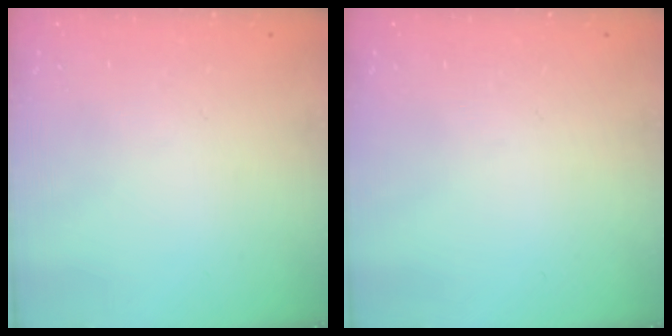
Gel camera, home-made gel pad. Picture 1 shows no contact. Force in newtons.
{"total": 0.0}